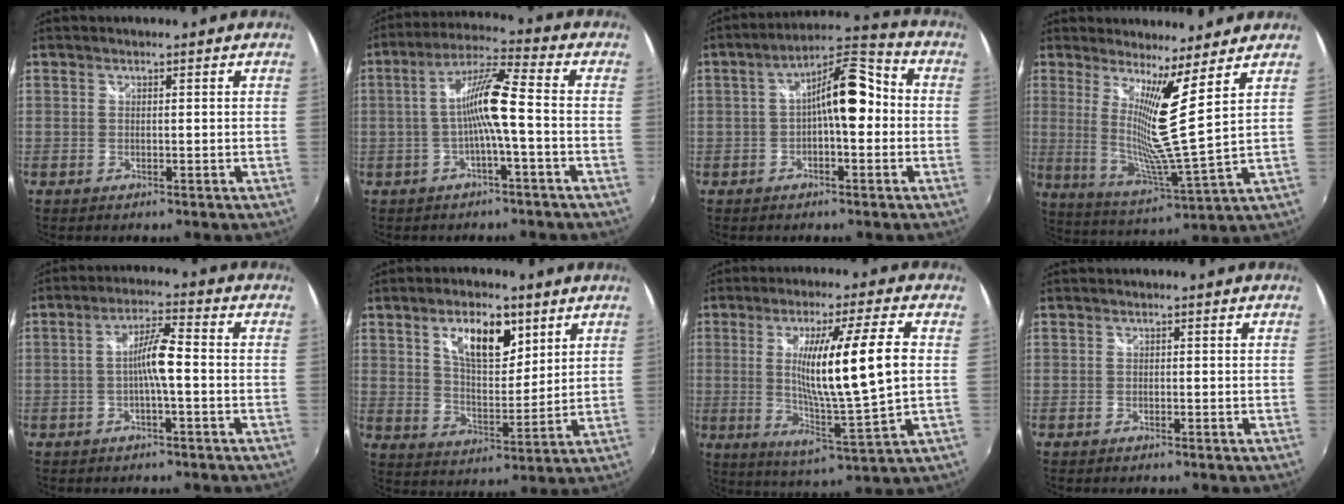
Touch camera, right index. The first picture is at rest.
{"total": 8.8, "force": [-1.9, 0.1, 8.6], "torque": [-0.173, 0.015, -0.031]}
{"total": 10.0, "force": [-0.6, 3.4, 9.4], "torque": [-0.150, 0.033, -0.014]}
{"total": 10.5, "force": [5.7, -1.7, 8.7], "torque": [-0.143, -0.018, 0.104]}
{"total": 5.7, "force": [-1.2, 0.4, 5.6], "torque": [-0.109, 0.009, -0.020]}
{"total": 11.1, "force": [5.6, 5.2, 8.0], "torque": [-0.129, 0.004, 0.101]}
{"total": 15.5, "force": [1.0, -0.6, 15.5], "torque": [-0.256, -0.020, 0.023]}
{"total": 0.0}